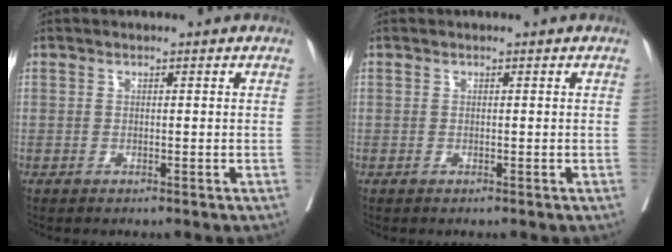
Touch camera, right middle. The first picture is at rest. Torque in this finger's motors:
{"motor_torque": [0.00, 0.01, 0.00, 0.00]}